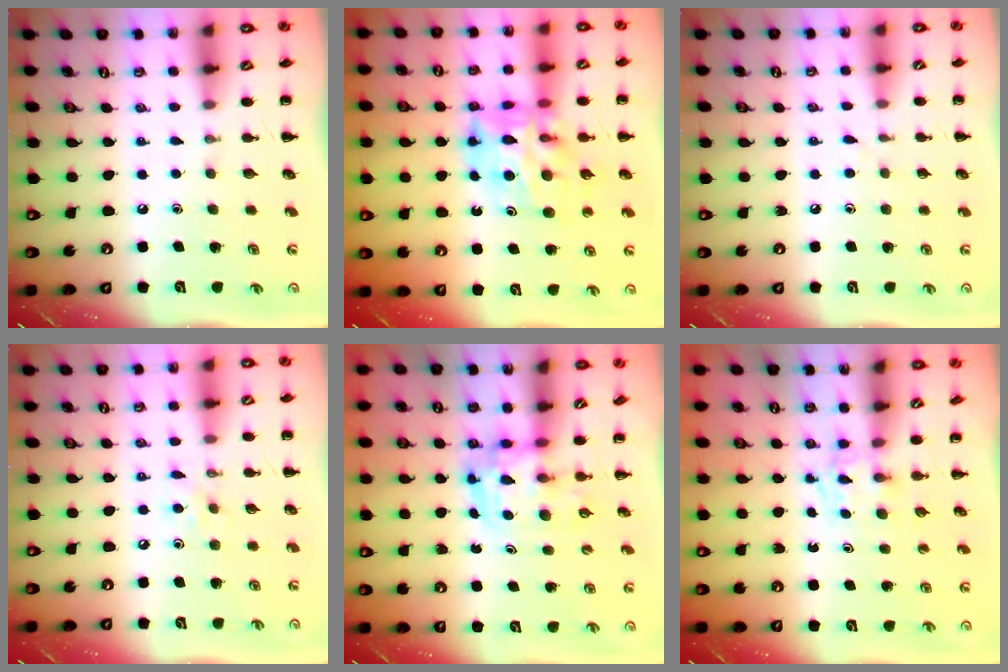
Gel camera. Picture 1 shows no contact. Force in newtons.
{"total": 13.5, "press": 12.9, "slide": 4.0}
{"total": 3.0, "press": 2.6, "slide": 1.4}
{"total": 5.0, "press": 4.6, "slide": 1.9}
{"total": 3.4, "press": 3.4, "slide": 0.7}
{"total": 2.7, "press": 2.5, "slide": 1.0}